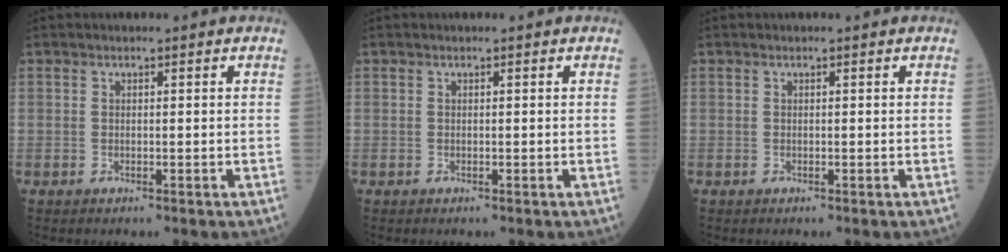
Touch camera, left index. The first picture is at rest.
{"total": 0.0}
{"total": 0.0}